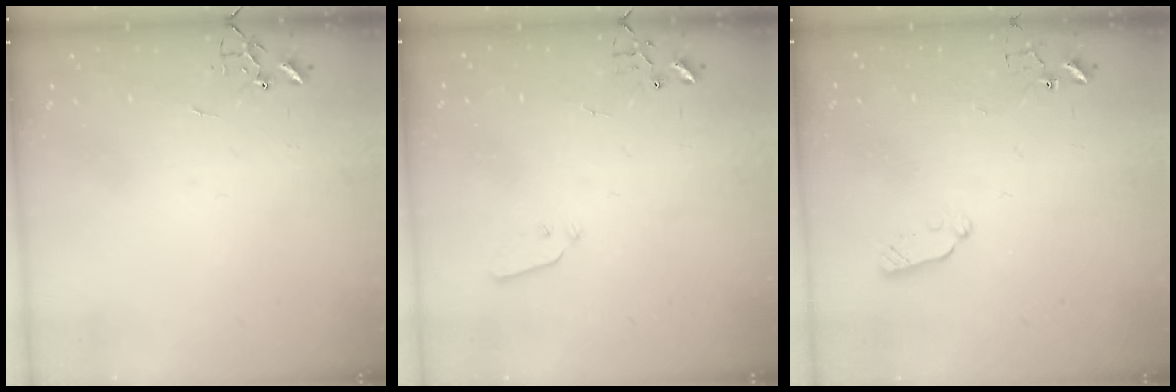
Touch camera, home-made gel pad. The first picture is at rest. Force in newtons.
{"total": 3.7, "press": 3.7, "slide": 0.1}
{"total": 3.8, "press": 3.8, "slide": 0.6}